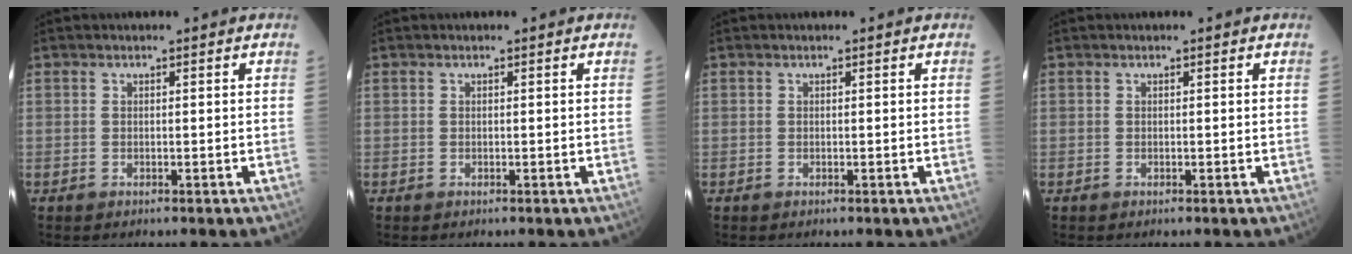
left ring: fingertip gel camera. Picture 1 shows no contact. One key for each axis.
{"total": 0.0}
{"total": 0.0}
{"total": 0.0}